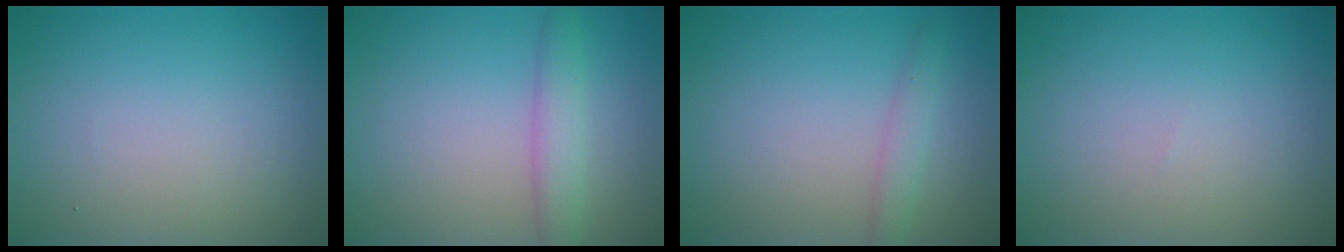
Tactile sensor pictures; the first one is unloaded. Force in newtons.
{"total": 2.7, "press": 2.7, "slide": 0.2}
{"total": 1.7, "press": 1.7, "slide": 0.1}
{"total": 0.0}